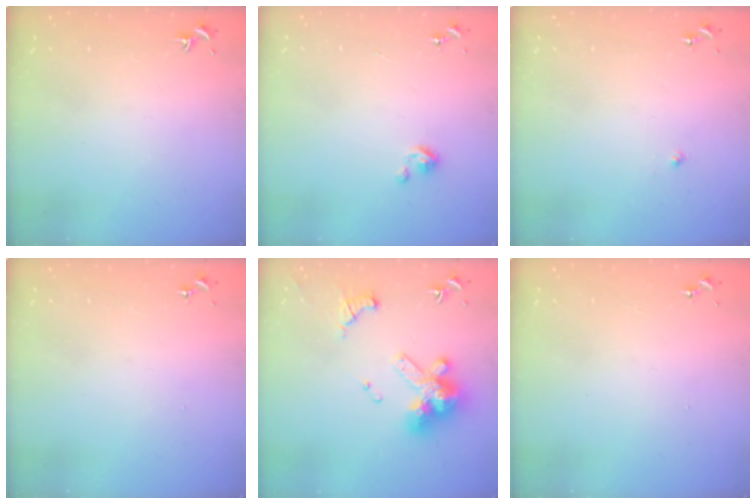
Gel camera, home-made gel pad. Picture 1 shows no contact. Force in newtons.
{"total": 3.3, "press": 3.3, "slide": 0.3}
{"total": 1.8, "press": 1.8, "slide": 0.1}
{"total": 0.0}
{"total": 15.5, "press": 15.4, "slide": 1.7}
{"total": 0.0}